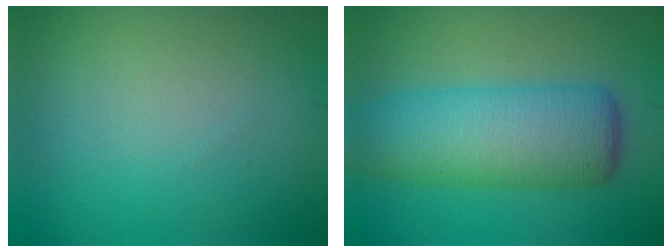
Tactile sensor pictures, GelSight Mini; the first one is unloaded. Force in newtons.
{"total": 7.8, "press": 7.8, "slide": 0.4}